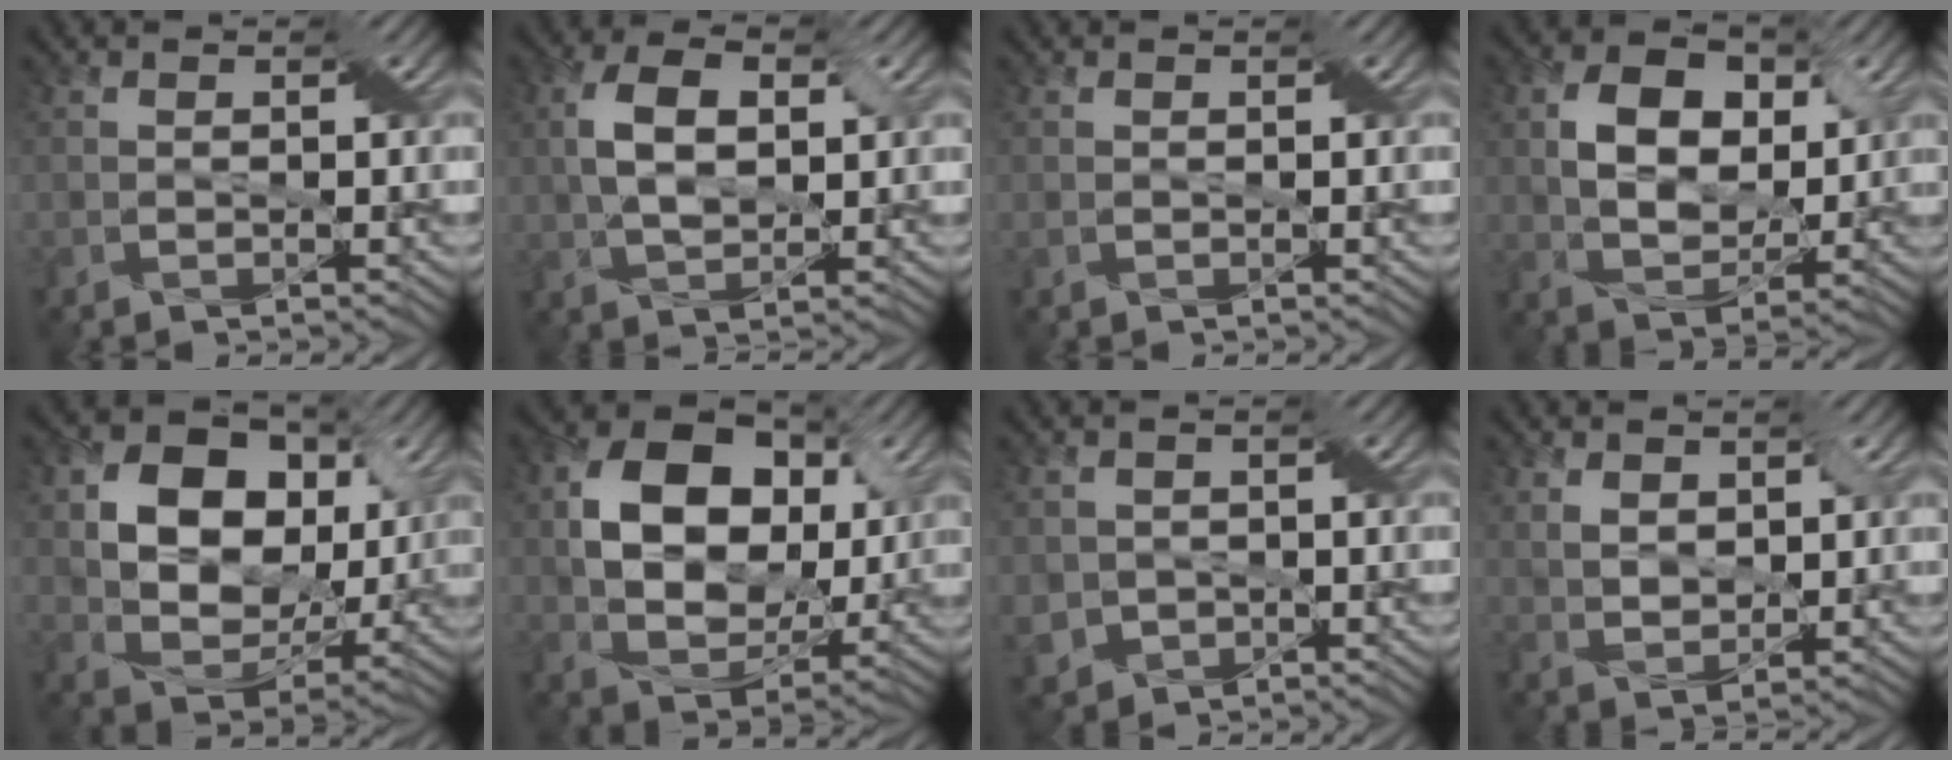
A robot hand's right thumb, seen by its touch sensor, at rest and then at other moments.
{"total": 6.9, "force": [1.4, 3.8, 5.6], "torque": [-0.117, 0.008, 0.022]}
{"total": 0.6, "force": [-0.1, 0.5, 0.3], "torque": [-0.012, -0.003, -0.003]}
{"total": 8.7, "force": [2.5, 5.8, 6.0], "torque": [-0.122, 0.005, 0.040]}
{"total": 12.3, "force": [3.2, 9.1, 7.8], "torque": [-0.169, -0.001, 0.055]}
{"total": 12.6, "force": [3.0, 8.8, 8.5], "torque": [-0.176, 0.004, 0.049]}
{"total": 4.2, "force": [-1.0, 3.9, 1.3], "torque": [-0.044, -0.014, -0.023]}
{"total": 4.1, "force": [2.1, 2.5, 2.6], "torque": [-0.065, -0.003, 0.041]}